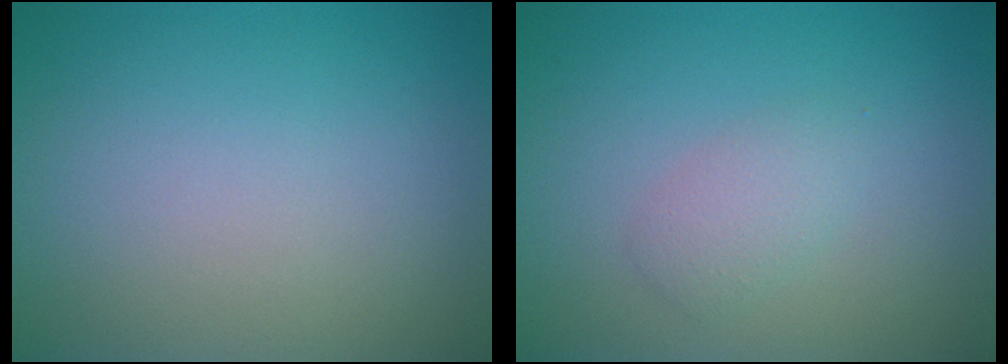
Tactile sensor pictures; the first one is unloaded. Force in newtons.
{"total": 1.7, "press": 1.7, "slide": 0.1}